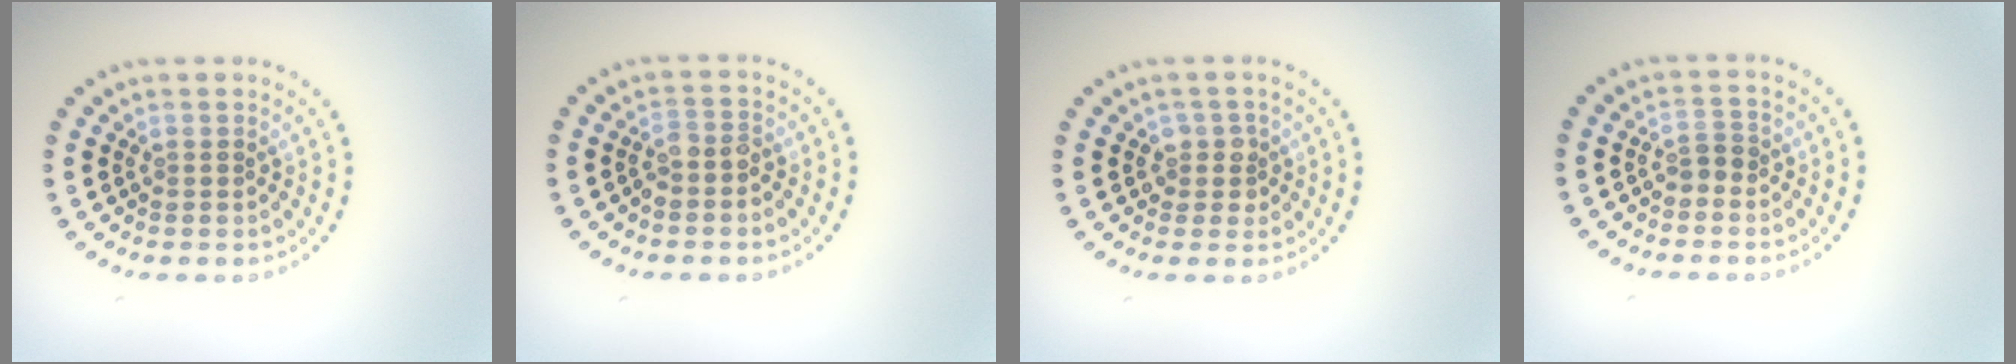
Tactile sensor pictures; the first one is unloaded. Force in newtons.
{"total": 1.8, "press": 1.6, "slide": 0.9}
{"total": 1.7, "press": 1.5, "slide": 0.8}
{"total": 1.1, "press": 1.0, "slide": 0.5}